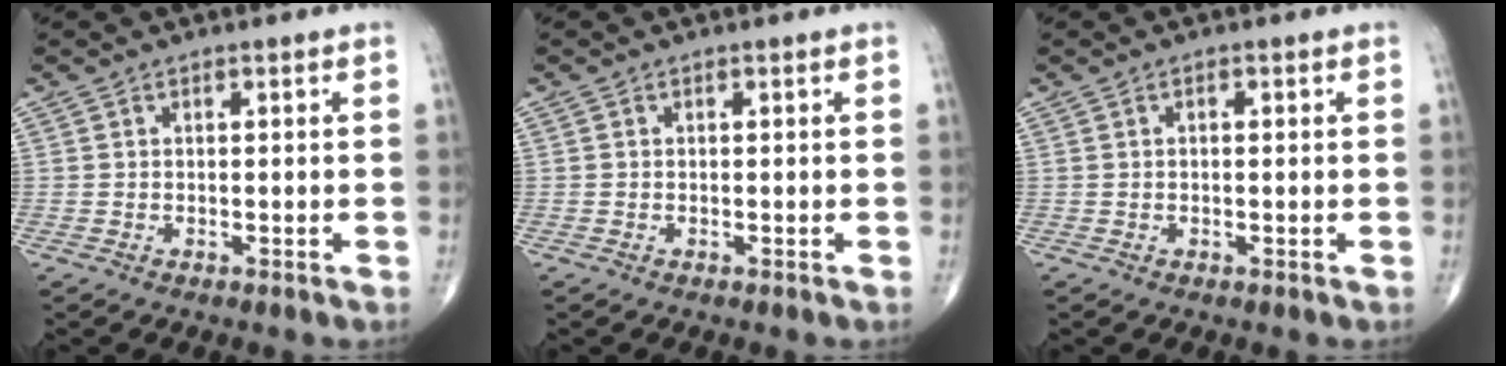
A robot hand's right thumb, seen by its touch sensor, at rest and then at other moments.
{"total": 0.0}
{"total": 0.6, "force": [0.1, 0.3, 0.6], "torque": [-0.011, 0.001, 0.001]}